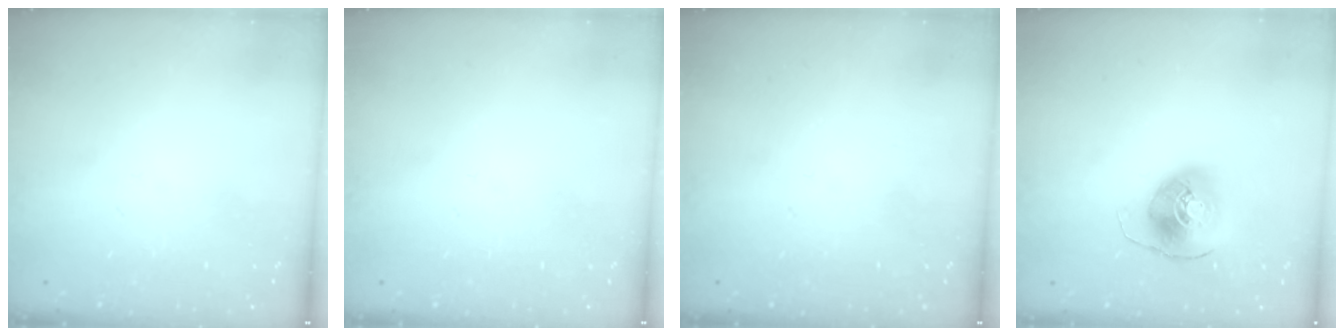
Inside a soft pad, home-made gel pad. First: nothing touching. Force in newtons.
{"total": 0.0}
{"total": 0.0}
{"total": 8.1, "press": 8.0, "slide": 1.2}